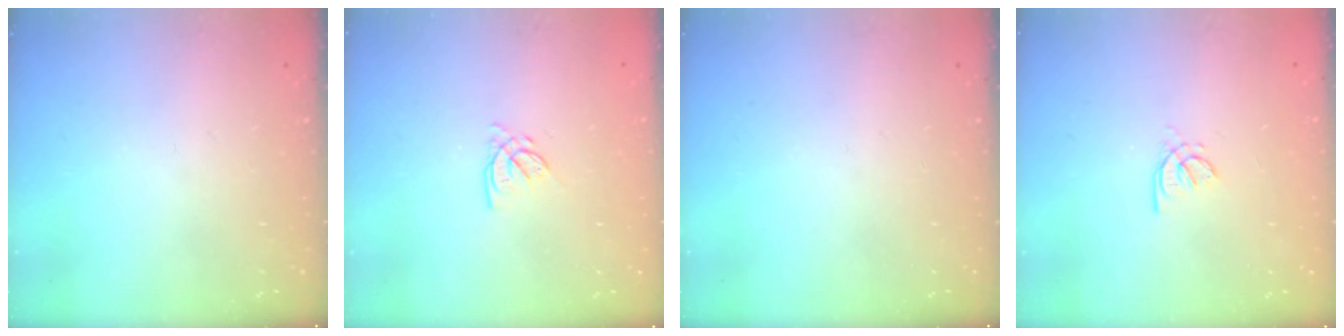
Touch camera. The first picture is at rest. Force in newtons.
{"total": 2.8, "press": 2.8, "slide": 0.1}
{"total": 0.0}
{"total": 1.4, "press": 1.3, "slide": 0.4}